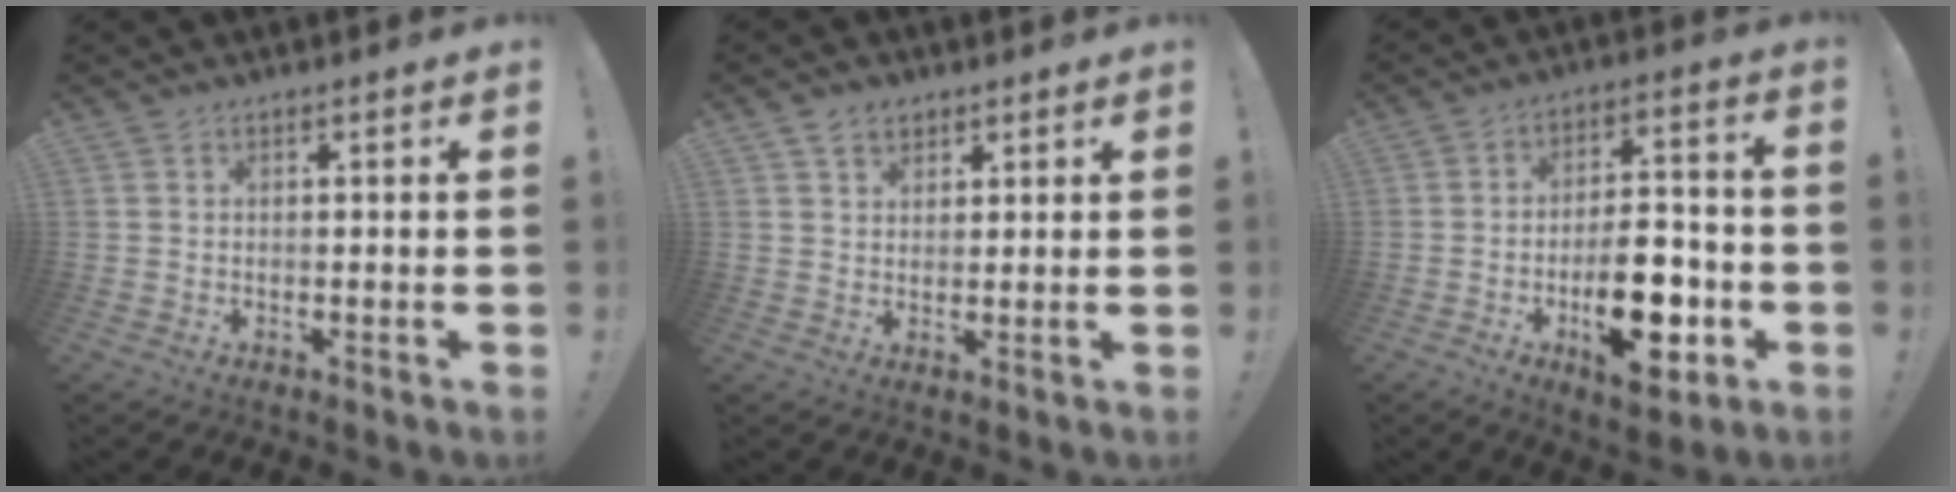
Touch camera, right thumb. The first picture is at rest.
{"total": 4.1, "force": [2.7, 2.9, 1.3], "torque": [-0.013, -0.007, 0.048]}
{"total": 16.5, "force": [-5.8, 8.1, 13.1], "torque": [-0.184, 0.031, -0.089]}